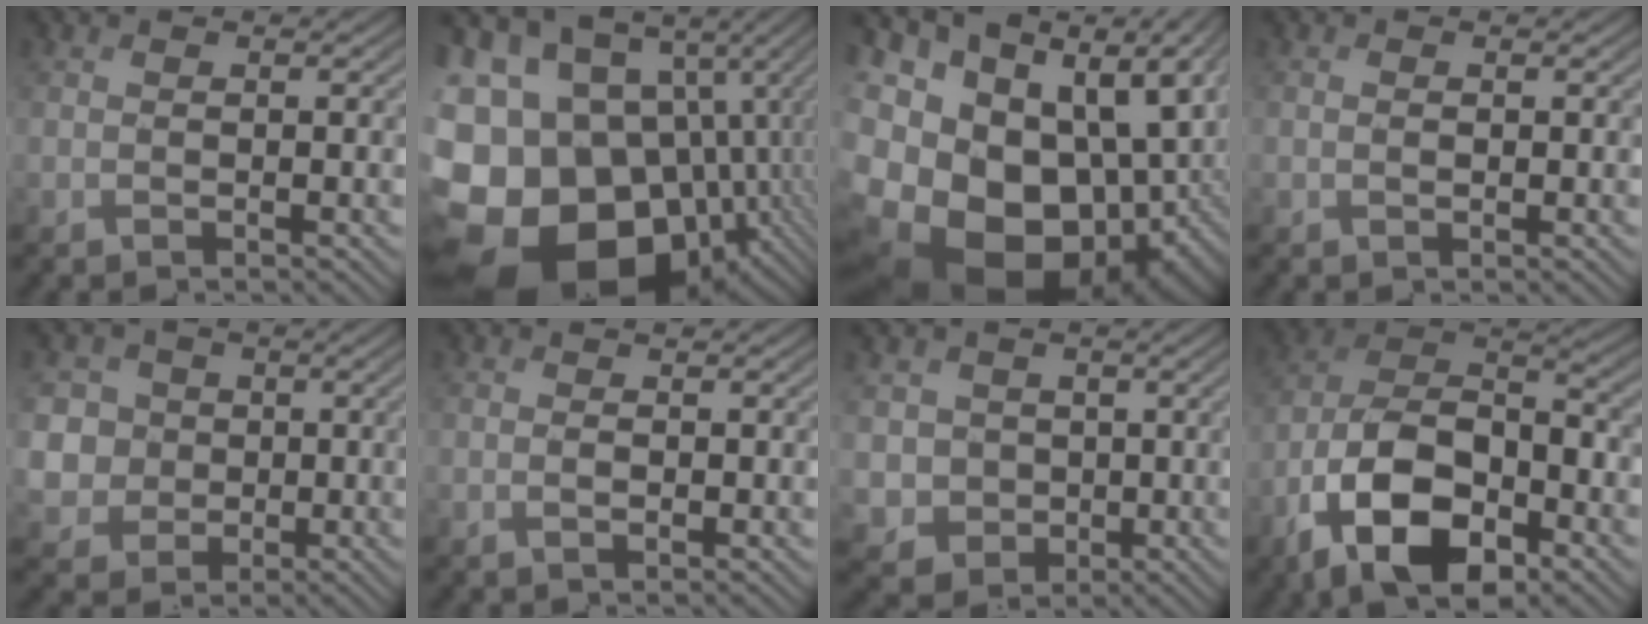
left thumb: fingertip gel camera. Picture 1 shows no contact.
{"total": 22.3, "force": [-4.0, 17.1, 13.7], "torque": [-0.306, -0.032, -0.042]}
{"total": 20.2, "force": [-2.9, 14.4, 13.8], "torque": [-0.258, -0.040, 0.002]}
{"total": 0.7, "force": [0.0, 0.5, 0.5], "torque": [-0.011, 0.000, 0.002]}
{"total": 6.0, "force": [0.8, 5.7, 1.6], "torque": [-0.066, 0.003, 0.013]}
{"total": 1.1, "force": [0.0, 0.5, 0.9], "torque": [-0.018, 0.002, -0.002]}
{"total": 5.1, "force": [0.7, 4.9, 1.3], "torque": [-0.055, -0.014, 0.009]}
{"total": 15.7, "force": [-7.5, 8.4, 11.0], "torque": [-0.217, -0.021, -0.146]}